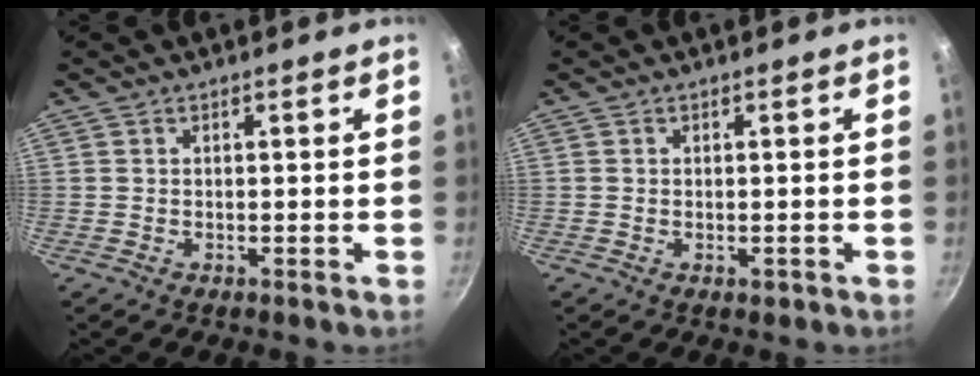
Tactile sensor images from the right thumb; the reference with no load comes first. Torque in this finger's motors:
{"motor_torque": [0.45, 0.24, 0.39, -0.31, 0.03]}